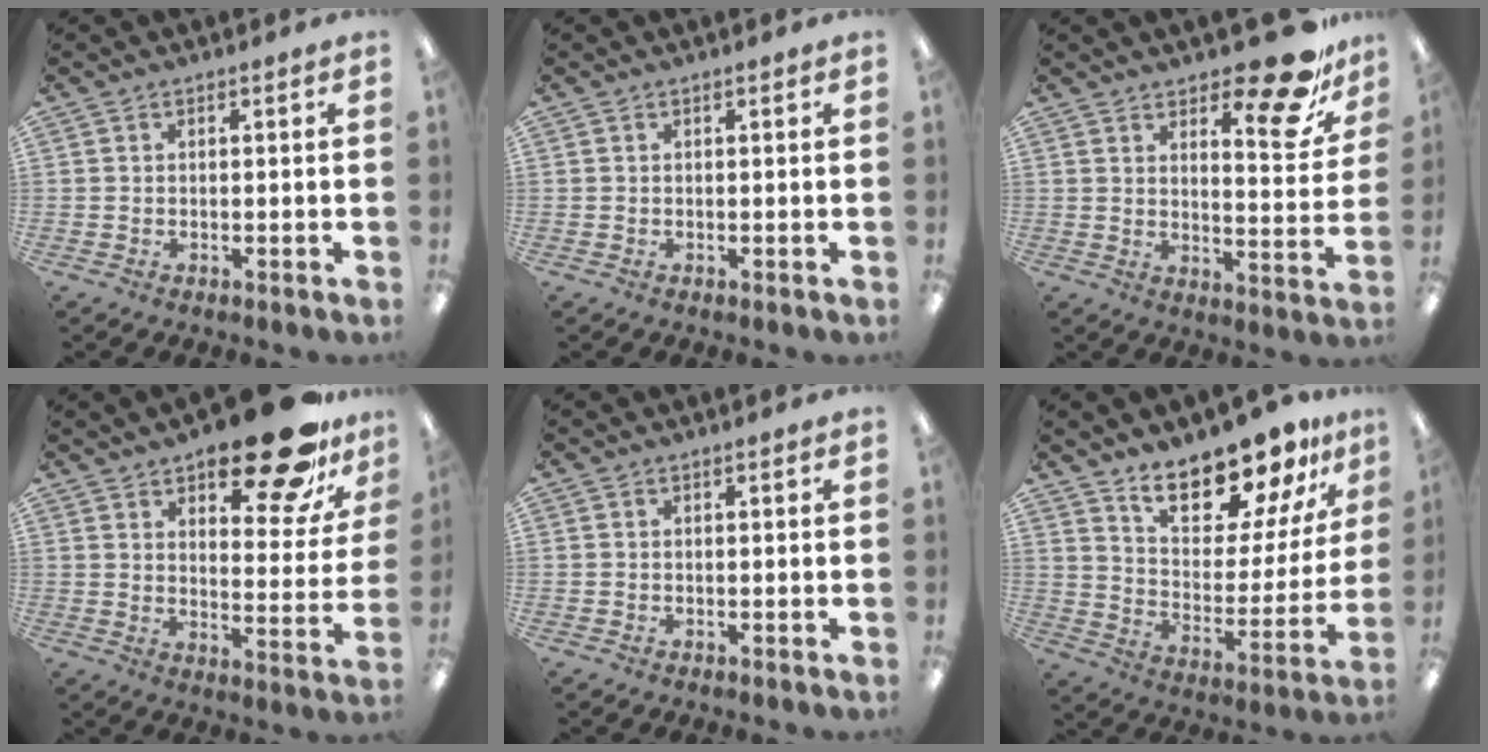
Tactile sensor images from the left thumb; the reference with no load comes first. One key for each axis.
{"total": 0.0}
{"total": 14.8, "fx": 11.2, "fy": 4.5, "fz": 8.6, "tx": -0.102, "ty": -0.083, "tz": 0.183}
{"total": 20.4, "fx": 15.2, "fy": 7.2, "fz": 11.7, "tx": -0.153, "ty": -0.099, "tz": 0.247}
{"total": 0.0}
{"total": 17.1, "fx": 15.0, "fy": 5.4, "fz": 6.4, "tx": -0.113, "ty": -0.116, "tz": 0.264}